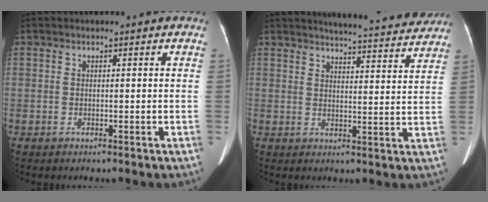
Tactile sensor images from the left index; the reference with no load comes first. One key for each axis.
{"total": 16.1, "fx": 15.1, "fy": 1.6, "fz": 5.1, "tx": -0.066, "ty": -0.028, "tz": 0.175}